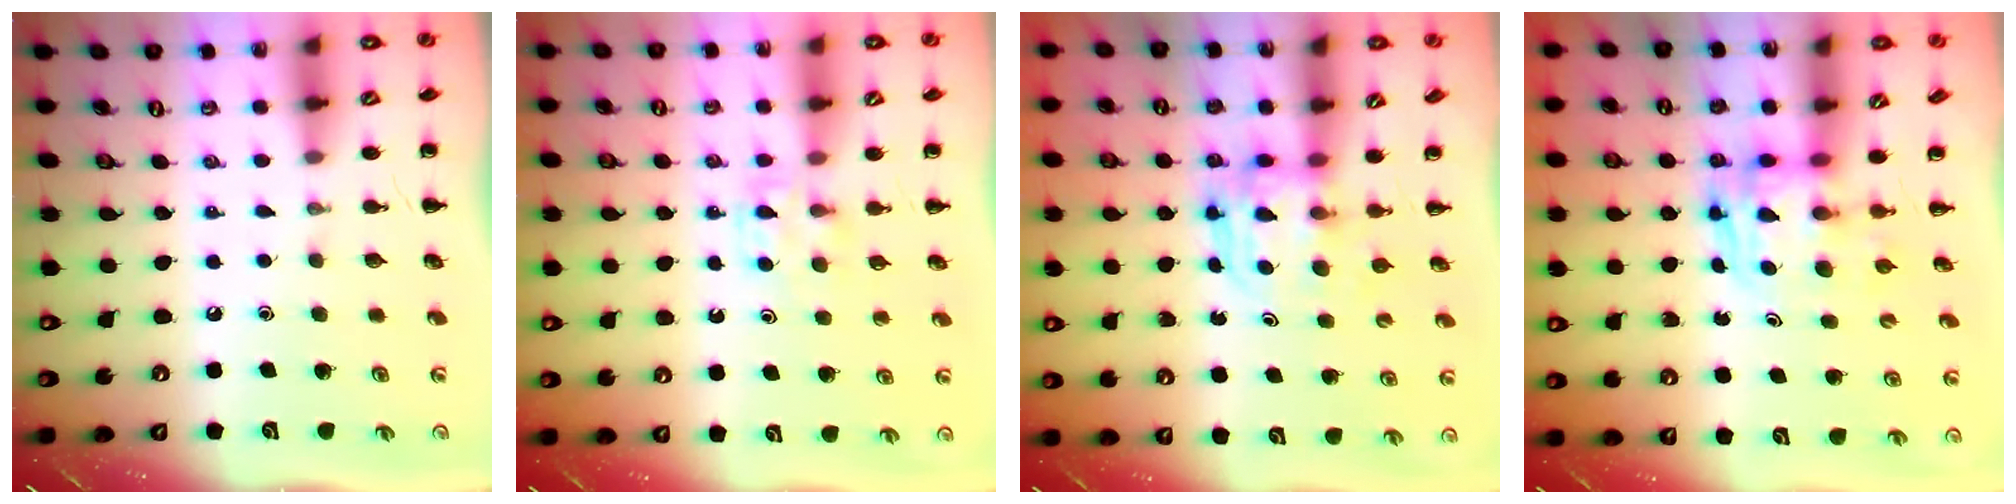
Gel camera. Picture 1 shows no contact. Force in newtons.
{"total": 4.2, "press": 4.0, "slide": 1.3}
{"total": 3.6, "press": 3.6, "slide": 0.2}
{"total": 2.6, "press": 2.6, "slide": 0.2}